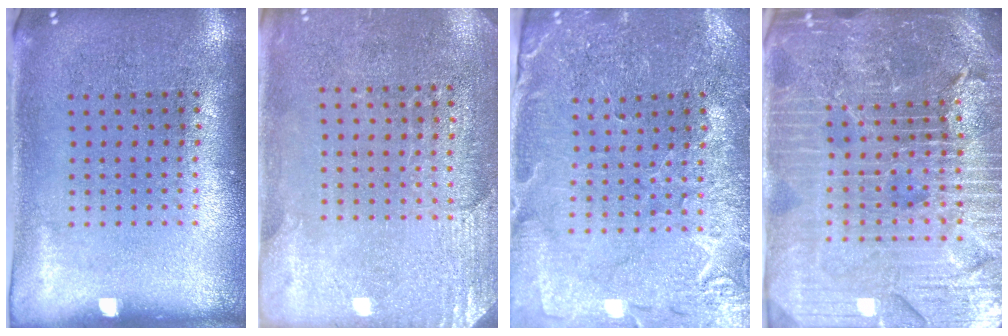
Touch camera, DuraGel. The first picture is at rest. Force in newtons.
{"total": 2.7, "press": 2.5, "slide": 0.9}
{"total": 1.0, "press": 1.0, "slide": 0.2}
{"total": 5.9, "press": 5.3, "slide": 2.7}